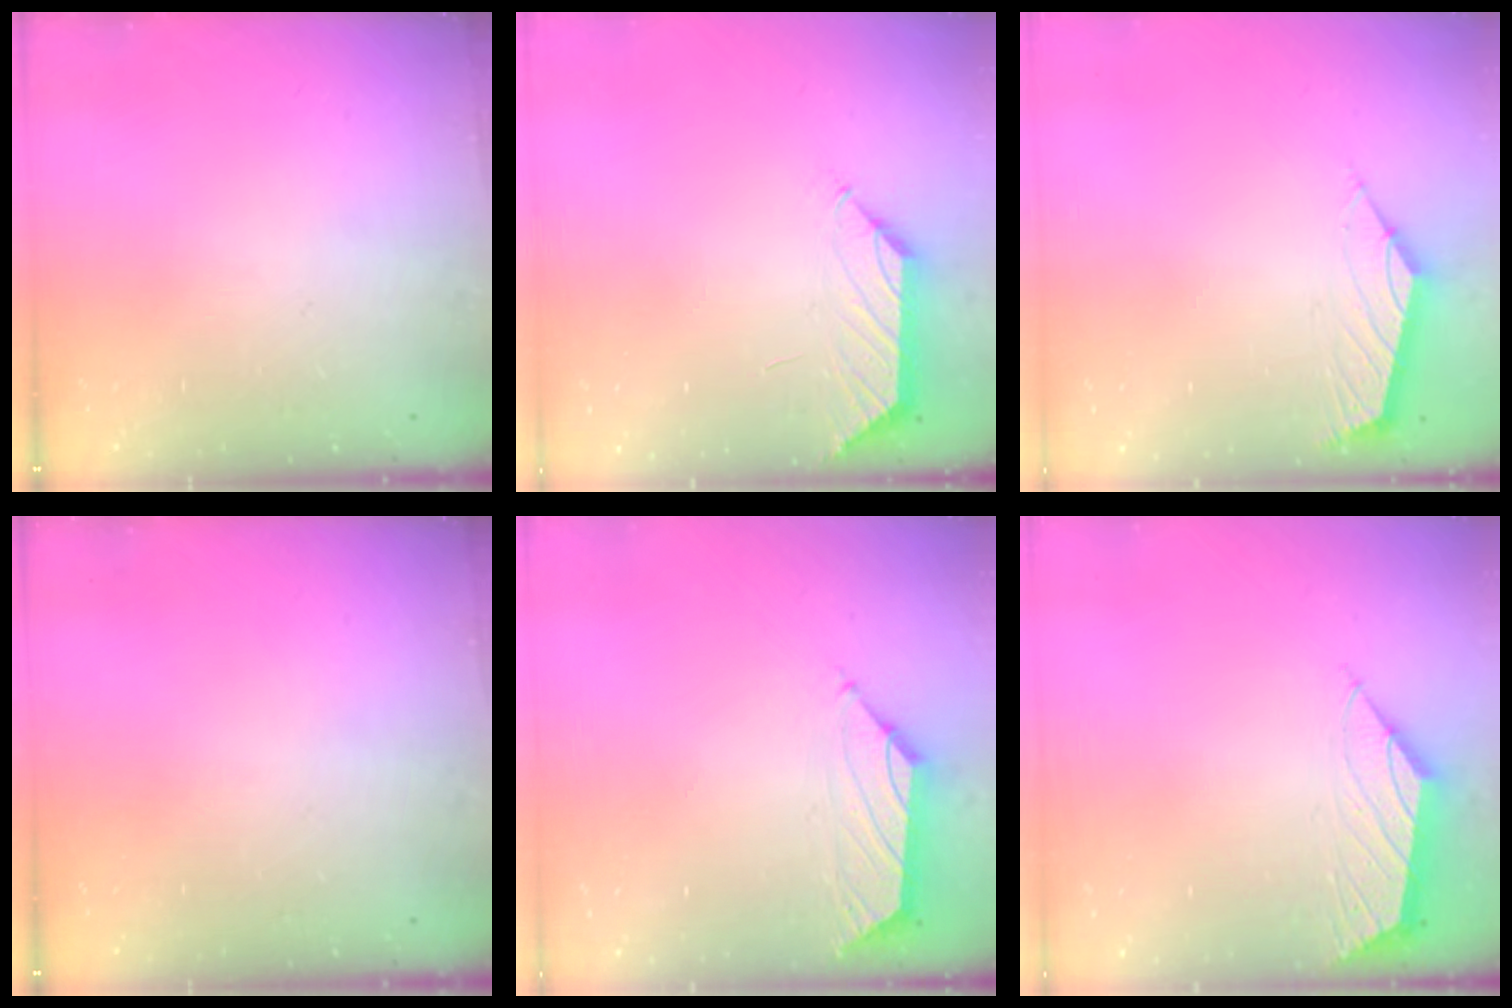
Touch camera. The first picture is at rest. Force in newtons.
{"total": 1.2, "press": 1.1, "slide": 0.6}
{"total": 2.6, "press": 2.5, "slide": 0.7}
{"total": 0.0}
{"total": 1.6, "press": 1.4, "slide": 0.6}
{"total": 1.6, "press": 1.5, "slide": 0.5}